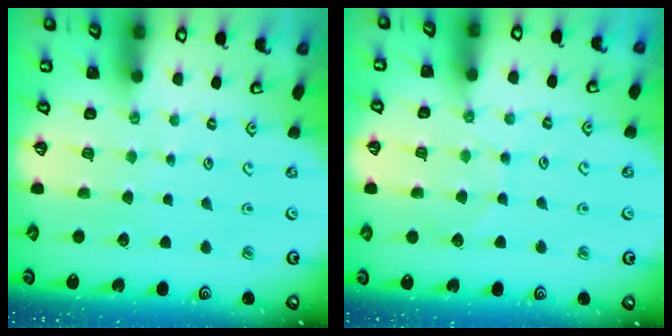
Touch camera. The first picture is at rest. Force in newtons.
{"total": 5.5, "press": 5.5, "slide": 0.5}